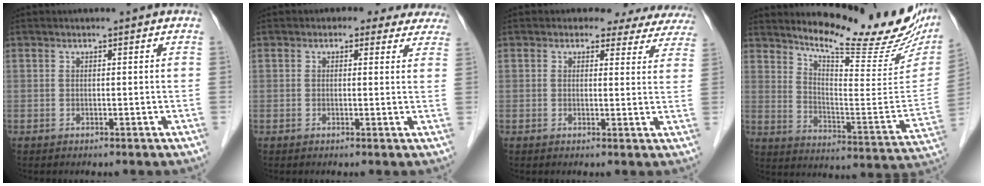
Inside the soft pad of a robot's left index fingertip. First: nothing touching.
{"total": 5.7, "force": [4.7, 3.1, 0.9], "torque": [0.009, 0.006, 0.035]}
{"total": 9.9, "force": [8.9, 4.3, 1.1], "torque": [0.024, -0.004, 0.066]}
{"total": 20.9, "force": [17.8, 3.6, 10.3], "torque": [-0.154, -0.066, 0.236]}